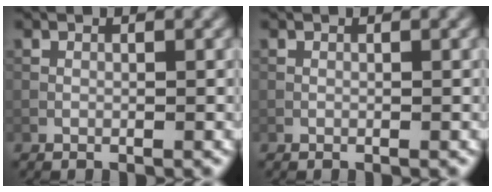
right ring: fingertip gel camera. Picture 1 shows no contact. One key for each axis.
{"total": 0.0}